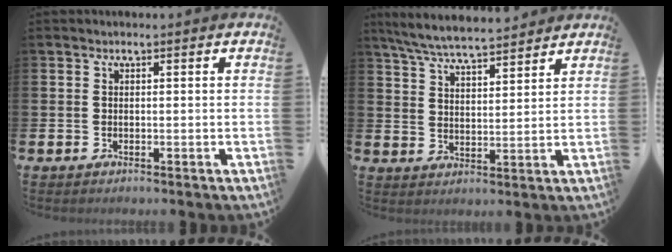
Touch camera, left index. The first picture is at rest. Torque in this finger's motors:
{"motor_torque": [1.01, -1.13, 0.69, 0.21]}